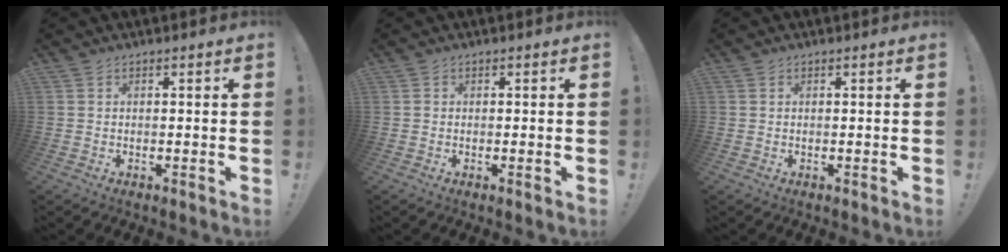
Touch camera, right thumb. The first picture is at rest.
{"total": 0.6, "force": [-0.3, 0.2, 0.4], "torque": [-0.013, 0.003, -0.005]}
{"total": 0.0}